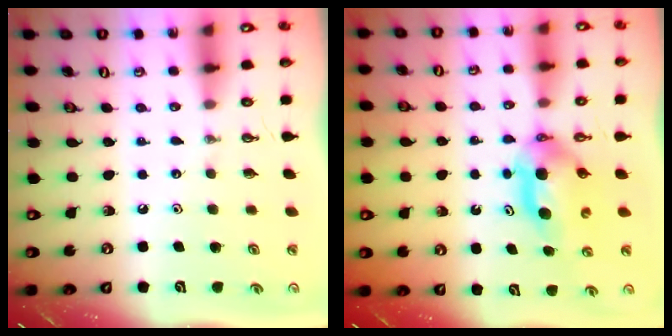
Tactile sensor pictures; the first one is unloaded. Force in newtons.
{"total": 5.4, "press": 5.2, "slide": 1.1}